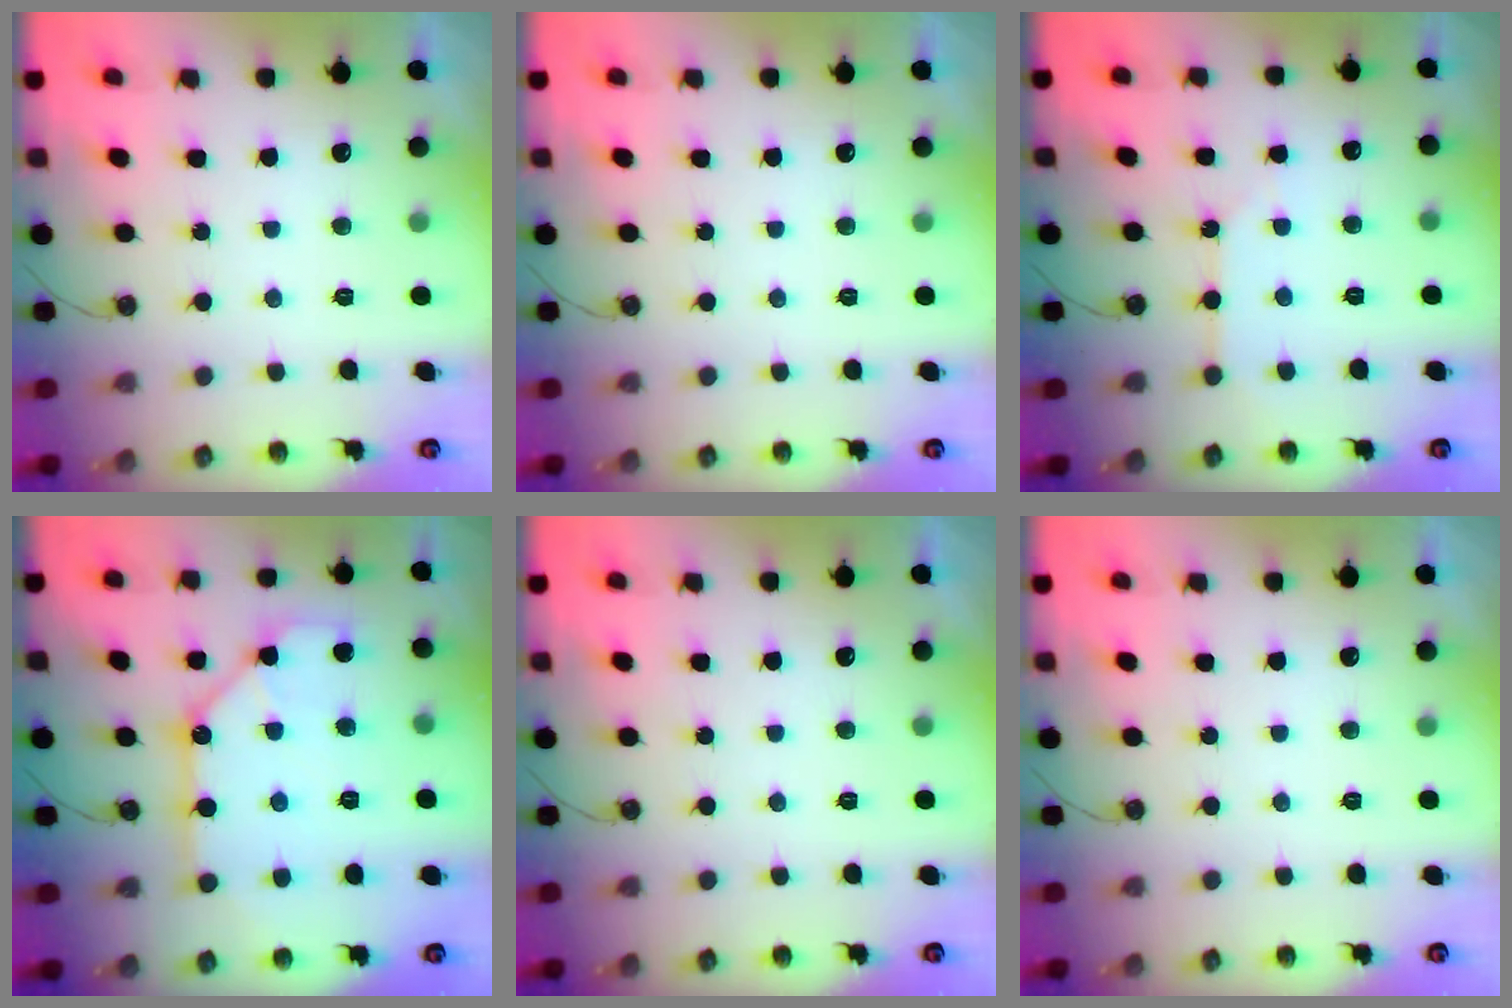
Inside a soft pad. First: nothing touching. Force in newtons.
{"total": 0.0}
{"total": 2.1, "press": 2.1, "slide": 0.3}
{"total": 11.6, "press": 11.6, "slide": 0.8}
{"total": 0.0}
{"total": 0.0}